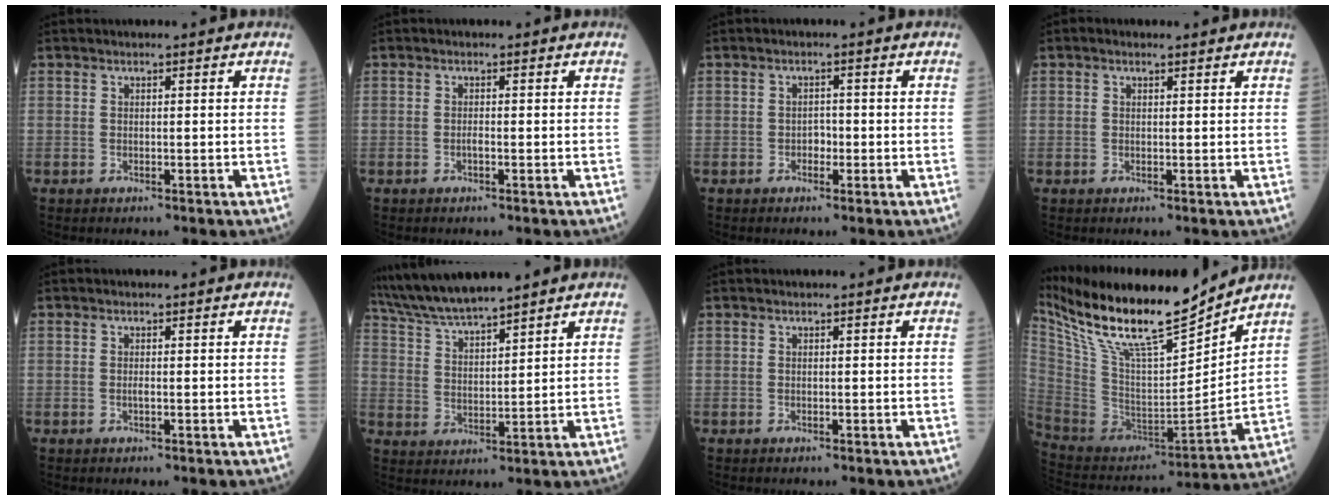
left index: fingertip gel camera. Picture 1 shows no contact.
{"total": 0.9, "force": [-0.7, 0.1, 0.5], "torque": [-0.012, -0.004, -0.013]}
{"total": 1.7, "force": [-1.0, 1.0, 0.9], "torque": [-0.009, 0.001, -0.019]}
{"total": 0.7, "force": [0.2, 0.4, 0.5], "torque": [-0.017, 0.000, -0.001]}
{"total": 0.7, "force": [-0.5, 0.0, 0.5], "torque": [-0.012, -0.005, -0.010]}
{"total": 9.7, "force": [8.7, 0.3, 4.3], "torque": [-0.089, 0.018, 0.169]}
{"total": 0.0}
{"total": 21.3, "force": [17.2, 2.3, 12.3], "torque": [-0.228, -0.013, 0.318]}